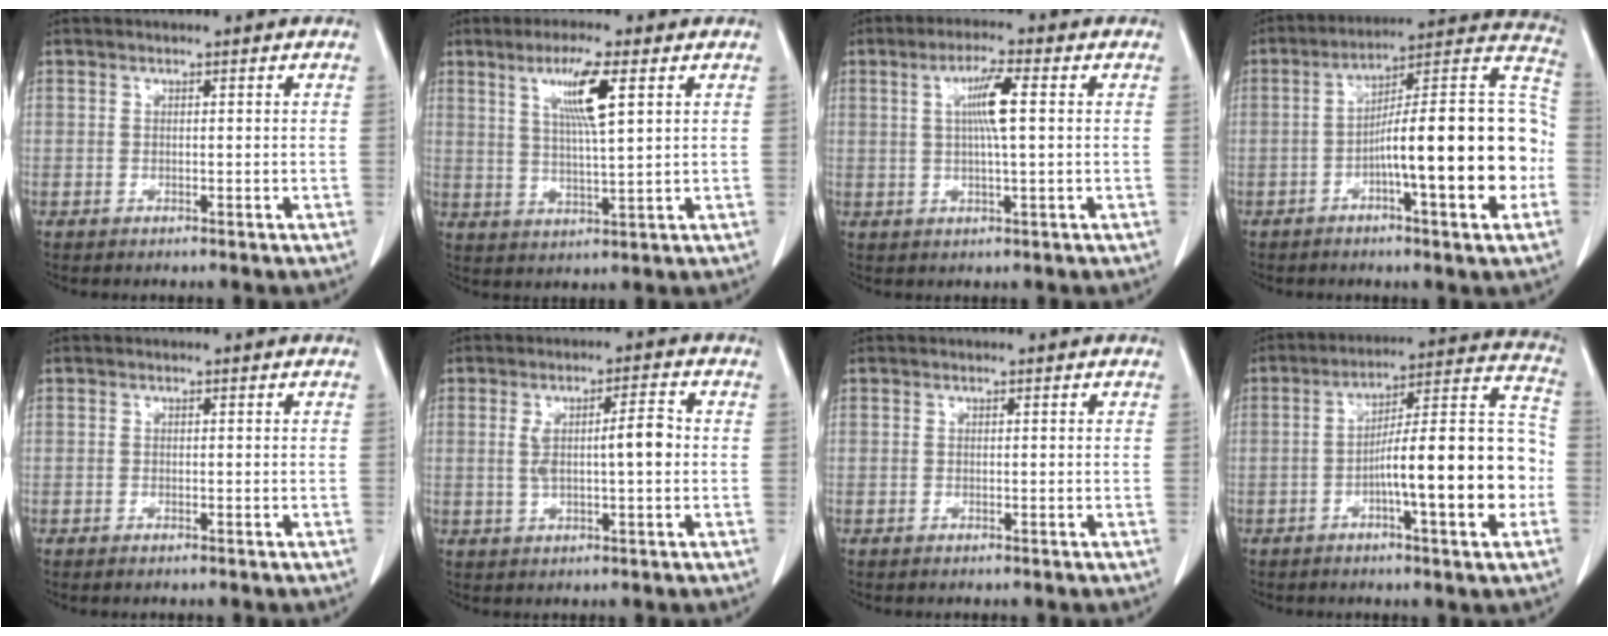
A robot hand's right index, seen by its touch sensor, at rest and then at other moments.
{"total": 7.8, "force": [3.2, 0.1, 7.1], "torque": [-0.132, -0.001, 0.059]}
{"total": 5.7, "force": [1.1, 0.1, 5.6], "torque": [-0.104, 0.002, 0.019]}
{"total": 19.9, "force": [-4.5, 2.2, 19.2], "torque": [-0.249, 0.031, -0.064]}
{"total": 0.6, "force": [-0.5, 0.1, 0.3], "torque": [-0.012, -0.002, -0.007]}
{"total": 5.9, "force": [0.1, 1.0, 5.8], "torque": [-0.105, 0.016, 0.006]}
{"total": 0.0}
{"total": 16.7, "force": [-4.2, 1.8, 16.0], "torque": [-0.237, 0.025, -0.061]}